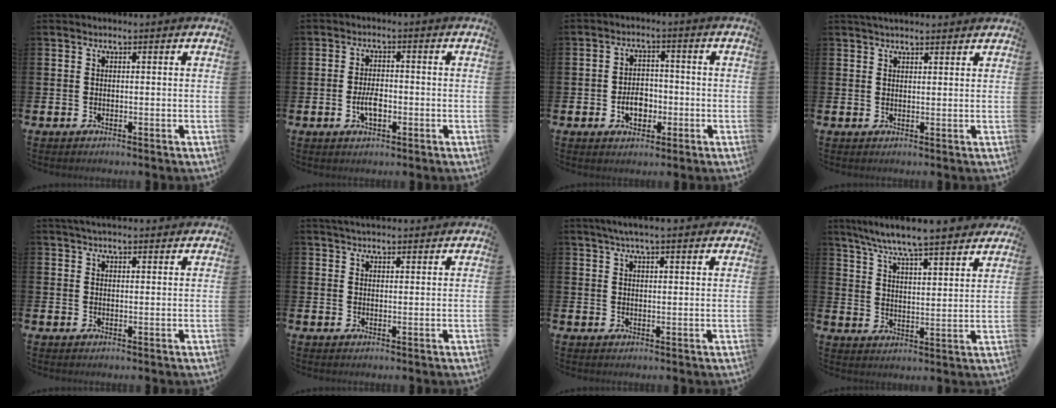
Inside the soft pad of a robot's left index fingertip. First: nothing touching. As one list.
[{"total": 3.3, "force": [-0.7, 1.6, 2.8], "torque": [-0.041, -0.001, -0.015]}, {"total": 3.9, "force": [-1.2, 2.7, 2.4], "torque": [-0.030, -0.002, -0.028]}, {"total": 2.3, "force": [2.2, 0.5, 0.5], "torque": [-0.004, -0.006, 0.038]}, {"total": 3.1, "force": [3.0, 0.4, 0.6], "torque": [-0.016, -0.008, 0.055]}, {"total": 3.3, "force": [3.2, 0.6, 0.6], "torque": [-0.016, -0.010, 0.059]}, {"total": 4.3, "force": [3.9, 0.3, 1.9], "torque": [-0.043, -0.008, 0.069]}, {"total": 7.9, "force": [7.6, -0.1, 2.2], "torque": [-0.074, -0.052, 0.132]}]